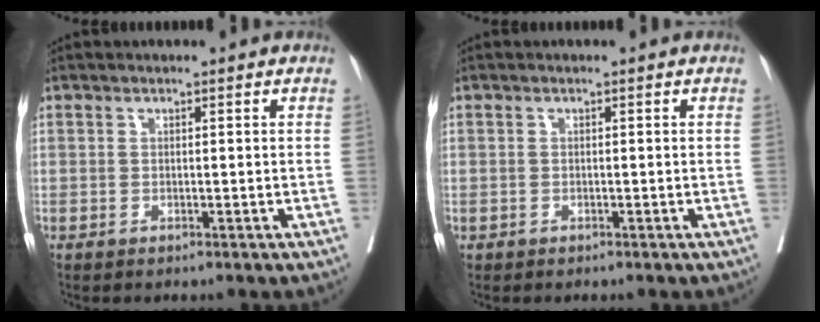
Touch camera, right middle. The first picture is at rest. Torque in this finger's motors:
{"motor_torque": [0.27, -0.12, -0.03, 0.00]}